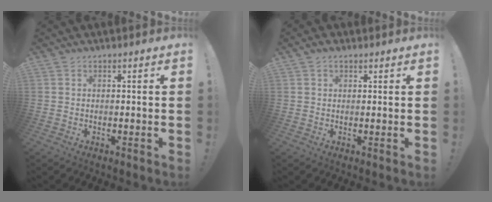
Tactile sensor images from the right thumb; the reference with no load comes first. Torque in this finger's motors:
{"motor_torque": [-0.17, 2.05, 0.82, 0.77, 0.06]}